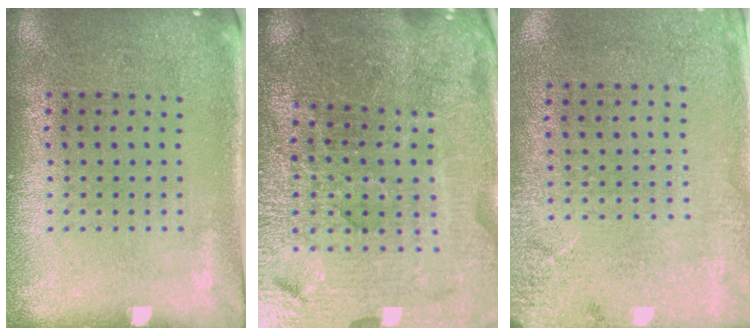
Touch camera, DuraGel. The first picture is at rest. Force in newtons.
{"total": 5.2, "press": 4.9, "slide": 1.7}
{"total": 2.7, "press": 2.2, "slide": 1.5}